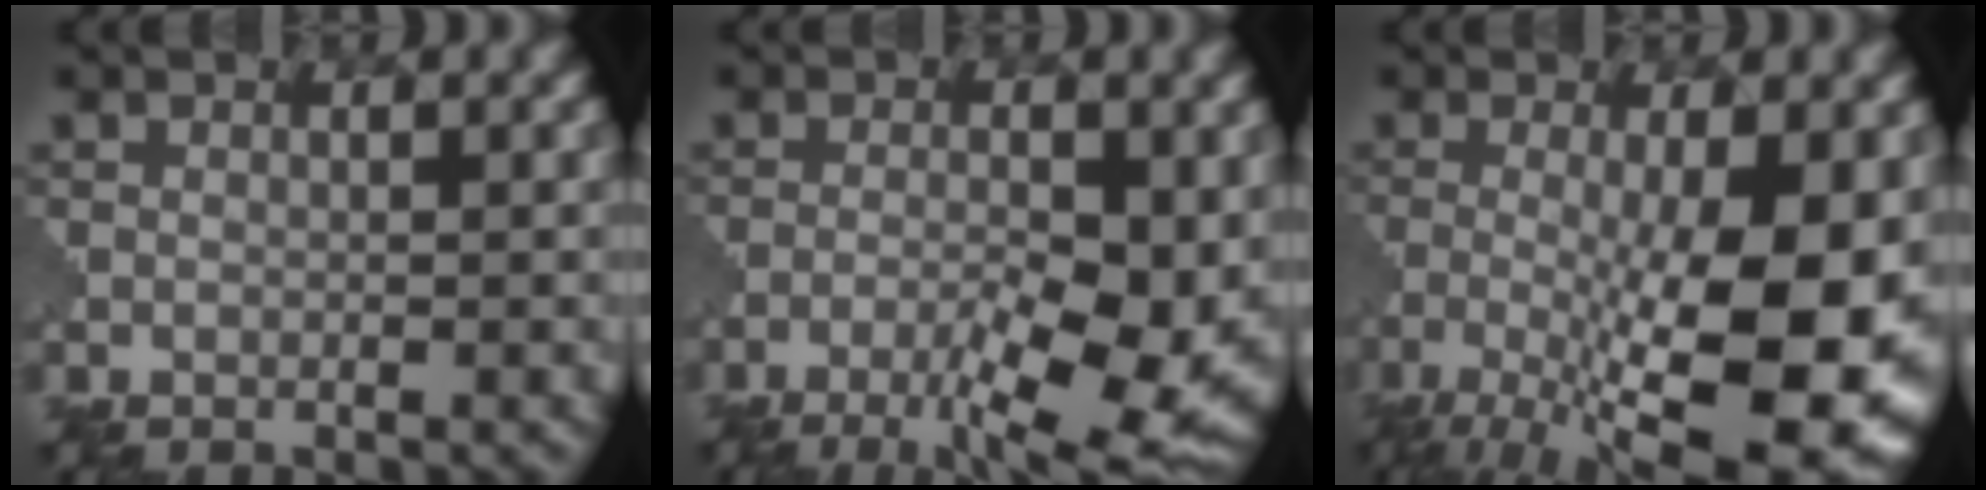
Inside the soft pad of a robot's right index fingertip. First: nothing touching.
{"total": 8.9, "force": [-3.5, 2.6, 7.8], "torque": [-0.130, -0.011, -0.051]}
{"total": 13.6, "force": [-3.4, 4.1, 12.5], "torque": [-0.193, -0.017, -0.046]}